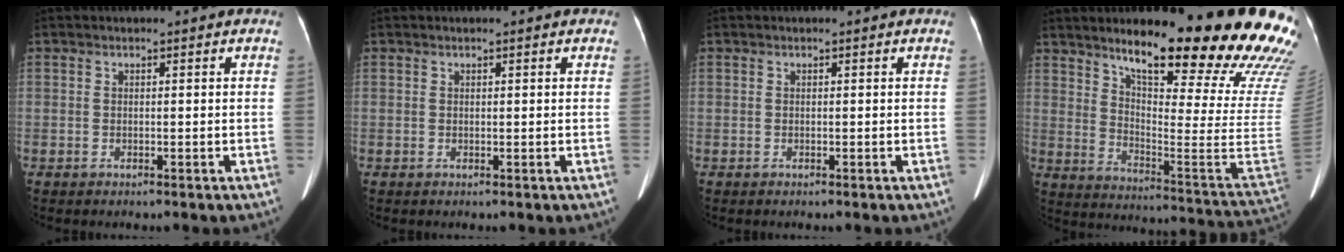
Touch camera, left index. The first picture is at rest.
{"total": 0.8, "force": [0.5, 0.1, 0.6], "torque": [-0.009, 0.009, 0.006]}
{"total": 0.0}
{"total": 29.3, "force": [22.3, 2.5, 18.8], "torque": [-0.206, -0.077, 0.292]}